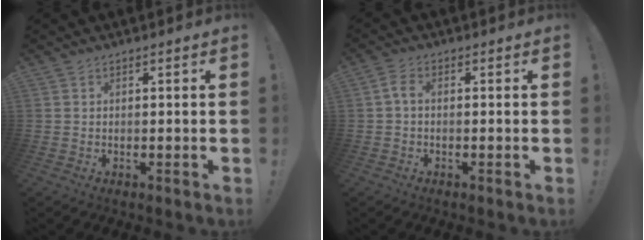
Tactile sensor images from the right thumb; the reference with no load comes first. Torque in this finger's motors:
{"motor_torque": [0.49, -0.17, -0.07, -0.08, -0.01]}